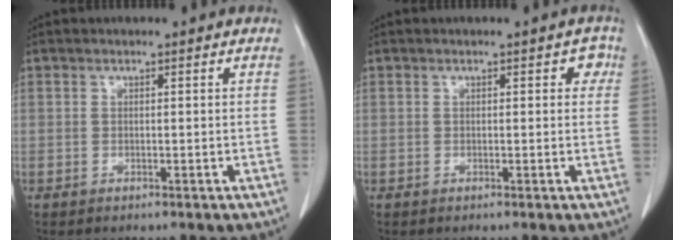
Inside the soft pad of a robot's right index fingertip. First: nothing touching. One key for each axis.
{"total": 1.8, "fx": 0.6, "fy": 1.1, "fz": 1.3, "tx": -0.003, "ty": 0.010, "tz": 0.001}